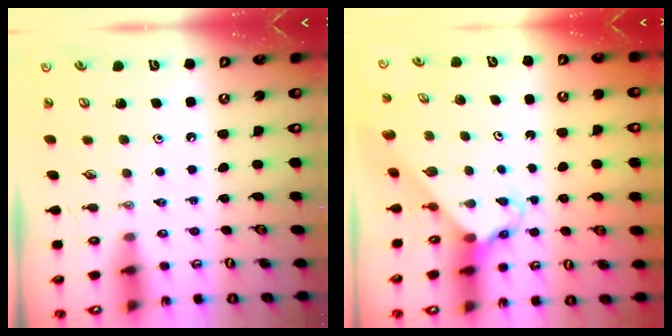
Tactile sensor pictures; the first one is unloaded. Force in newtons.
{"total": 2.5, "press": 2.5, "slide": 0.2}